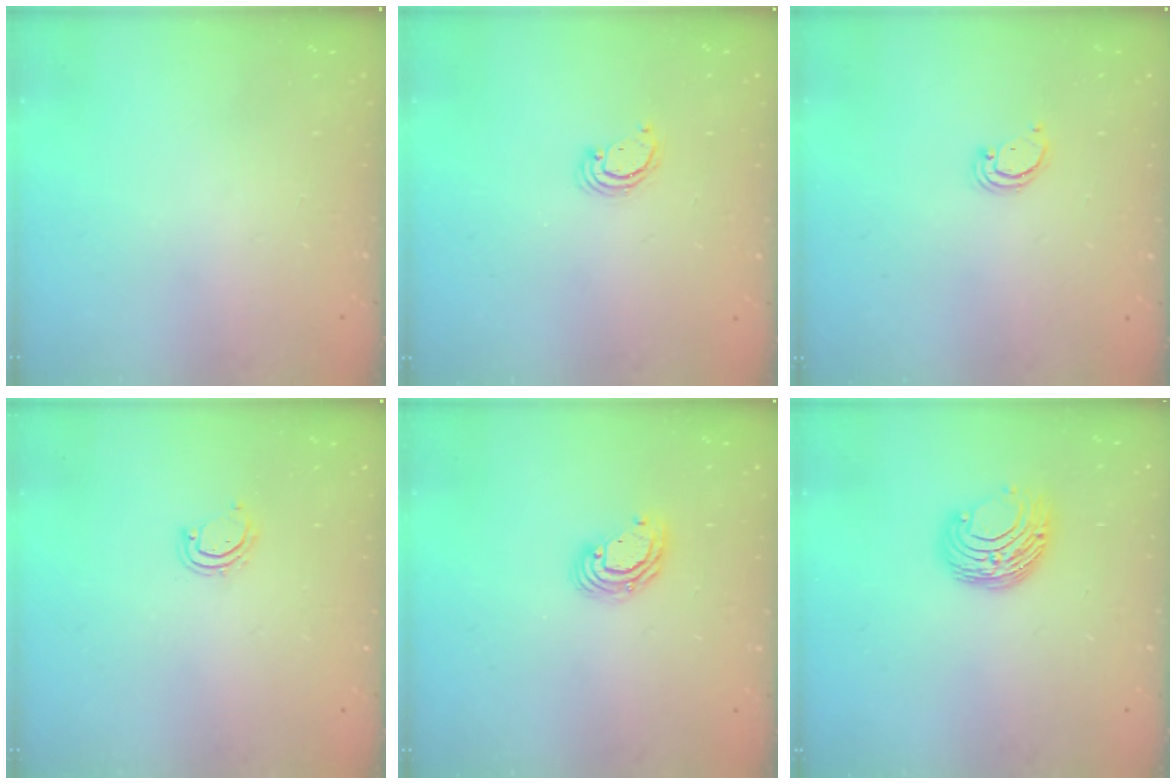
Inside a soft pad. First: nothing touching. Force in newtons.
{"total": 2.6, "press": 2.6, "slide": 0.3}
{"total": 2.4, "press": 2.4, "slide": 0.2}
{"total": 4.9, "press": 4.9, "slide": 0.3}
{"total": 7.0, "press": 7.0, "slide": 0.8}
{"total": 9.5, "press": 9.5, "slide": 0.6}